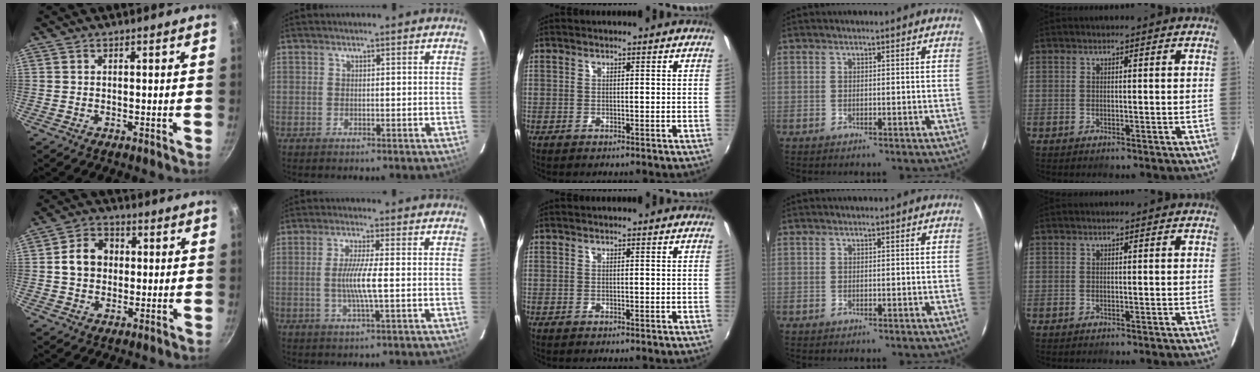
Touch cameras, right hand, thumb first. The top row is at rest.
{"thumb": {"total": 8.0, "force": [0.7, 6.6, 4.4], "torque": [-0.049, 0.016, 0.001]}, "index": {"total": 6.0, "force": [-0.8, -0.3, 5.9], "torque": [-0.112, -0.008, -0.018]}}